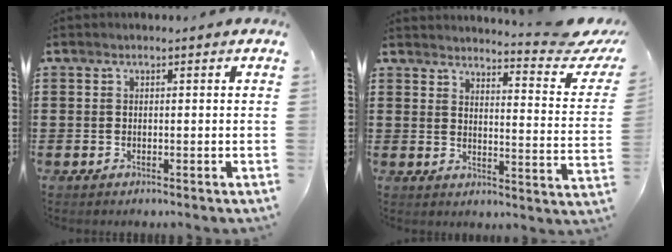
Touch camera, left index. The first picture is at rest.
{"total": 5.3, "force": [4.7, -0.2, 2.6], "torque": [-0.041, -0.044, 0.069]}